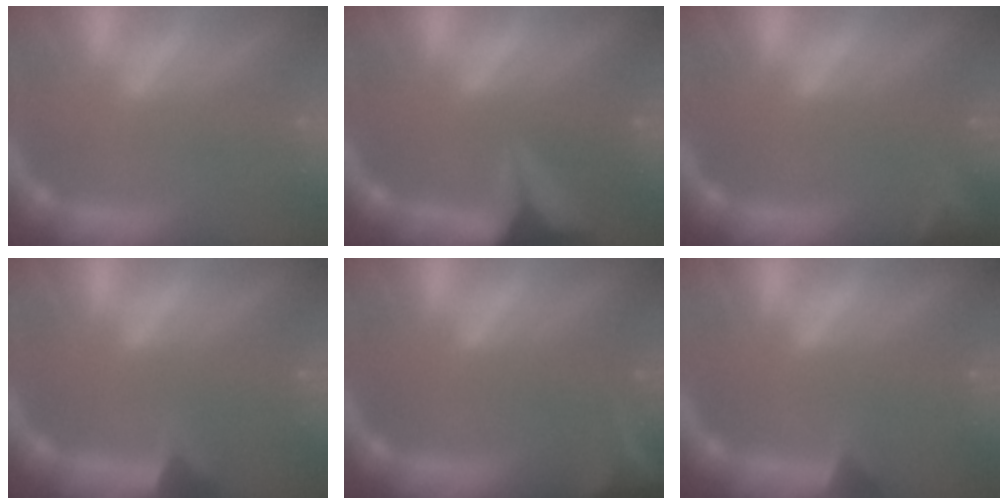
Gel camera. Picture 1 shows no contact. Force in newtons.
{"total": 8.9}
{"total": 3.5}
{"total": 2.4}
{"total": 8.9}
{"total": 1.4}